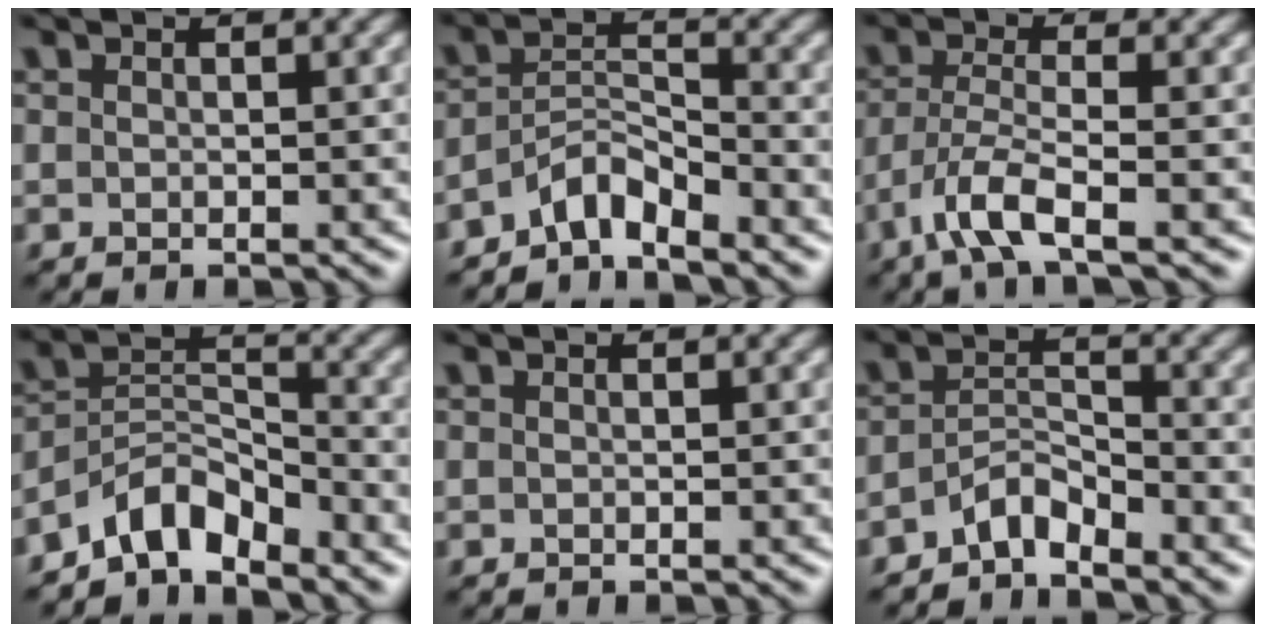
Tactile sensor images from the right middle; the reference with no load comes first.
{"total": 3.5, "force": [-3.0, 1.0, 1.6], "torque": [-0.026, 0.011, -0.064]}
{"total": 4.3, "force": [-2.6, 0.9, 3.4], "torque": [-0.073, -0.003, -0.061]}
{"total": 4.8, "force": [-4.0, 1.9, 1.9], "torque": [-0.024, 0.007, -0.084]}
{"total": 0.0}
{"total": 2.8, "force": [-2.4, 0.9, 1.2], "torque": [-0.020, 0.012, -0.049]}